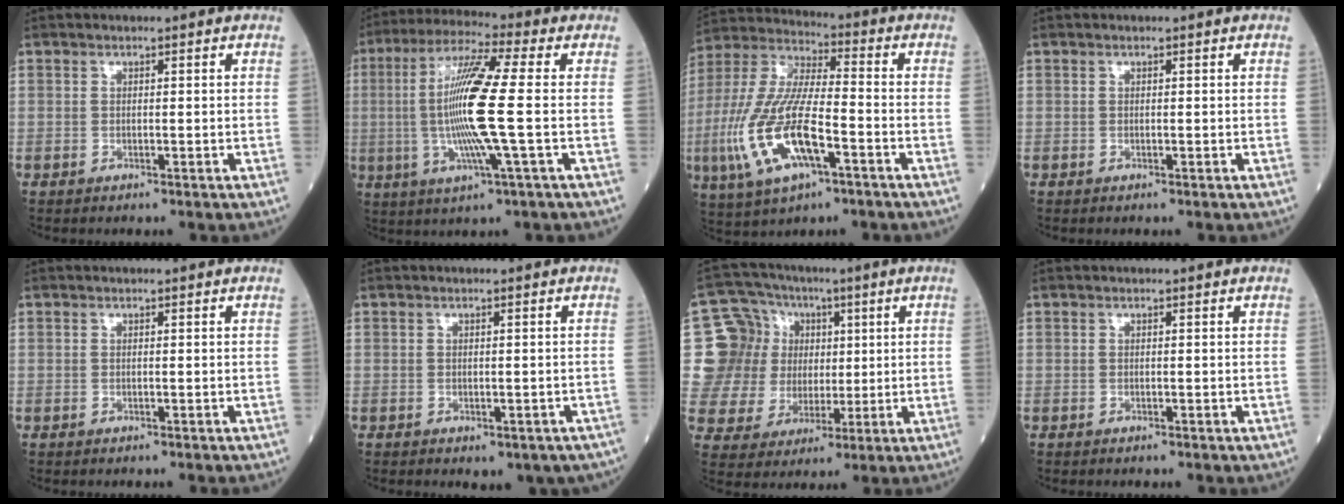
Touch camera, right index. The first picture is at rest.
{"total": 14.2, "force": [-0.6, -0.3, 14.1], "torque": [-0.285, -0.003, -0.021]}
{"total": 16.7, "force": [-5.5, 4.8, 15.1], "torque": [-0.336, -0.011, -0.098]}
{"total": 0.0}
{"total": 0.0}
{"total": 5.6, "force": [-3.9, 2.8, 2.8], "torque": [-0.017, 0.006, -0.049]}
{"total": 13.2, "force": [3.2, 12.3, 3.7], "torque": [-0.084, 0.060, 0.069]}
{"total": 0.0}